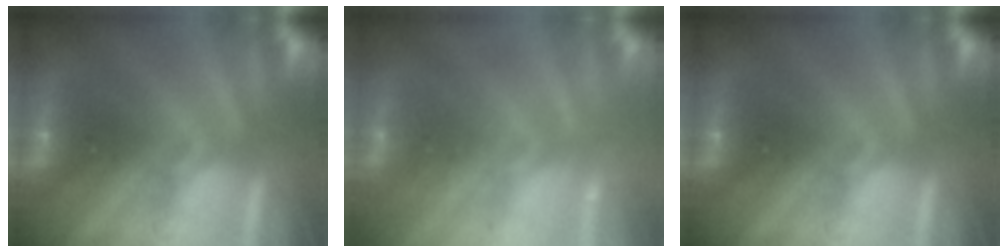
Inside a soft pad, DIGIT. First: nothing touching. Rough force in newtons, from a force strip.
{"total": 2.4}
{"total": 0.0}